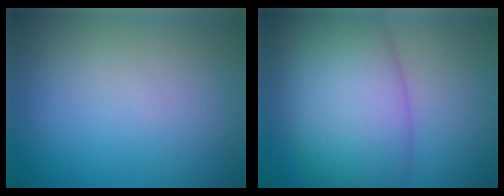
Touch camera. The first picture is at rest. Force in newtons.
{"total": 10.2, "press": 10.2, "slide": 0.4}